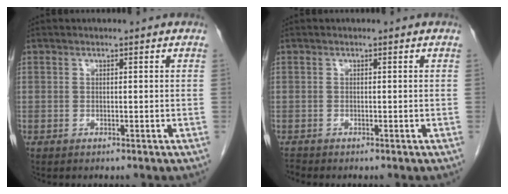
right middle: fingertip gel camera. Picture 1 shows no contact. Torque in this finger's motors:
{"motor_torque": [-0.07, -0.07, -0.02, -0.01]}